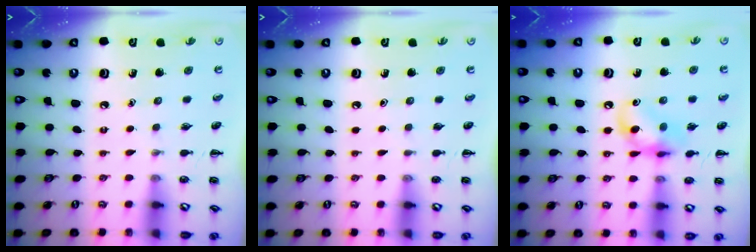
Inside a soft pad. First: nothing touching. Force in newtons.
{"total": 0.0}
{"total": 12.5, "press": 12.3, "slide": 2.1}